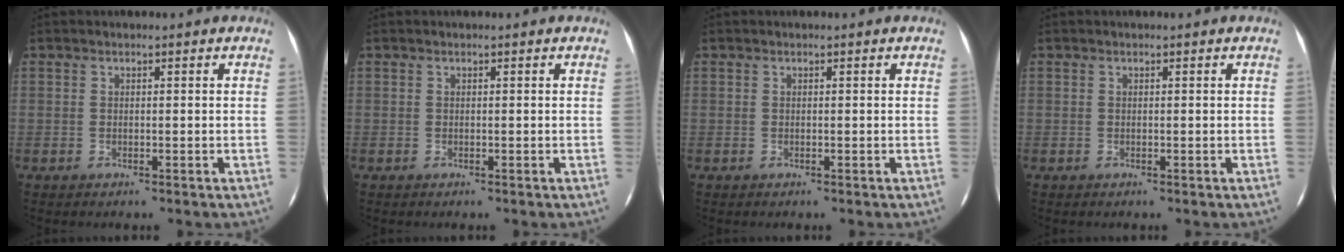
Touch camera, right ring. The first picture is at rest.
{"total": 0.0}
{"total": 0.0}
{"total": 0.0}